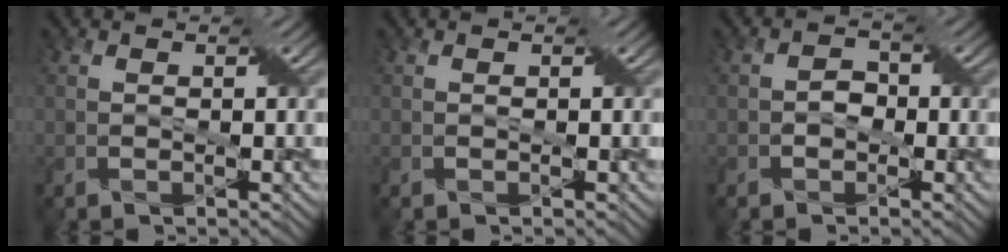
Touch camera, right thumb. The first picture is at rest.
{"total": 0.0}
{"total": 1.7, "force": [-0.7, 1.3, 0.8], "torque": [-0.017, 0.005, -0.017]}